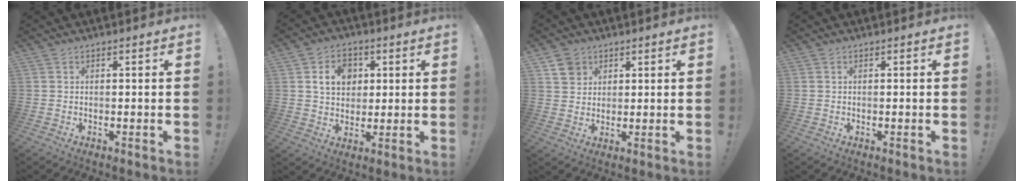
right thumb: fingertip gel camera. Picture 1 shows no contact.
{"total": 10.0, "force": [3.4, 8.2, 4.7], "torque": [-0.068, -0.005, 0.066]}
{"total": 5.7, "force": [3.4, 4.5, 1.0], "torque": [-0.006, -0.018, 0.064]}
{"total": 0.0}